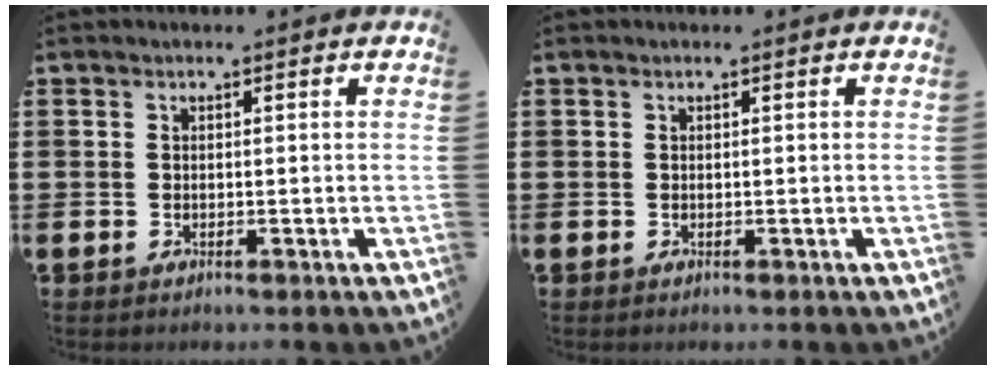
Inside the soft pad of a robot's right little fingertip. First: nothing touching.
{"total": 0.0}